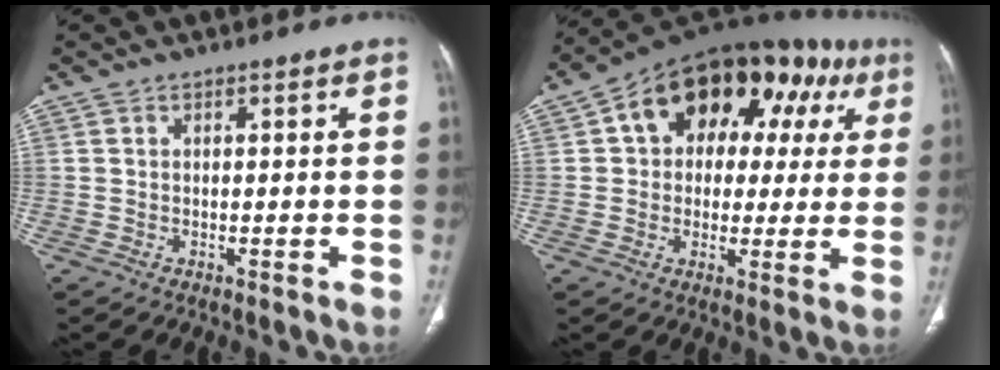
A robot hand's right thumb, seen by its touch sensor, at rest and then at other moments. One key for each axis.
{"total": 21.7, "fx": 7.5, "fy": 13.9, "fz": 14.8, "tx": -0.161, "ty": 0.043, "tz": 0.105}